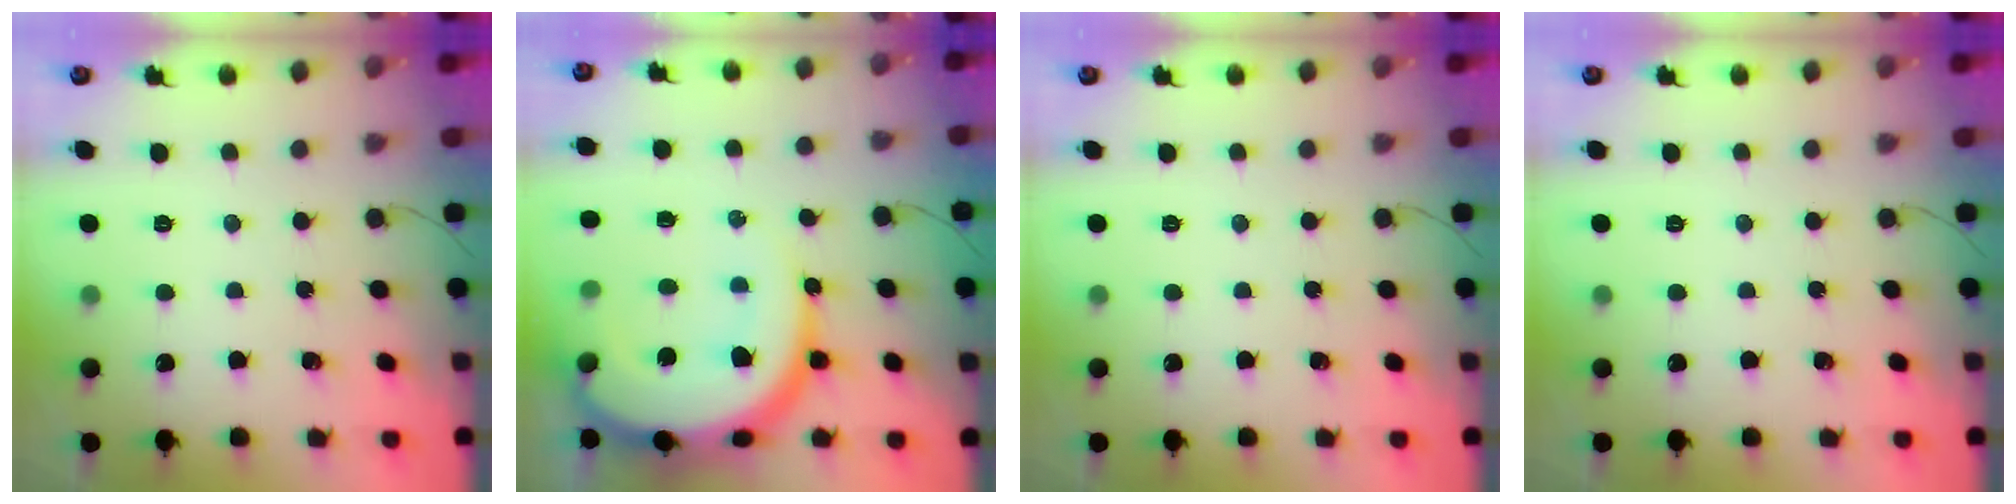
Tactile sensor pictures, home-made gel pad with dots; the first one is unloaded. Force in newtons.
{"total": 19.1, "press": 19.0, "slide": 1.7}
{"total": 0.0}
{"total": 0.0}